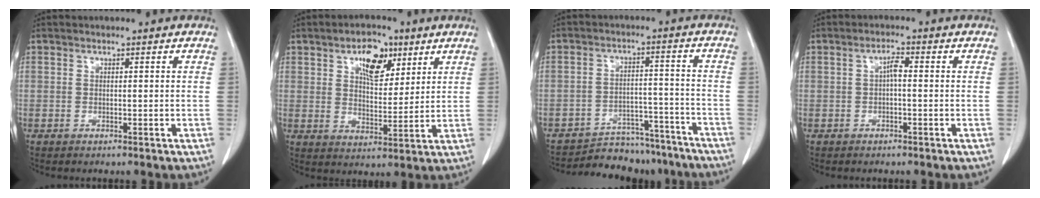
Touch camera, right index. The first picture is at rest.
{"total": 8.3, "force": [4.4, 4.2, 5.7], "torque": [-0.092, 0.011, 0.073]}
{"total": 13.8, "force": [-12.7, 4.8, 1.9], "torque": [-0.014, 0.028, -0.172]}
{"total": 2.1, "force": [-0.1, 0.6, 2.1], "torque": [-0.036, 0.006, -0.003]}